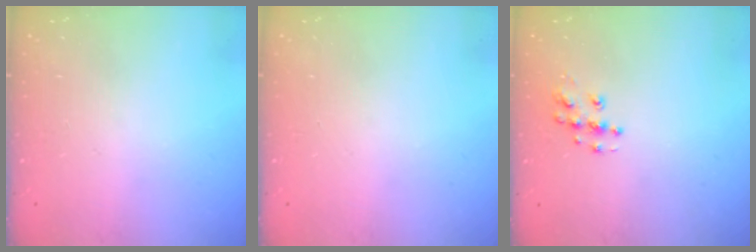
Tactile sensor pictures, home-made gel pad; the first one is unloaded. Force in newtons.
{"total": 0.0}
{"total": 7.9, "press": 7.9, "slide": 0.4}